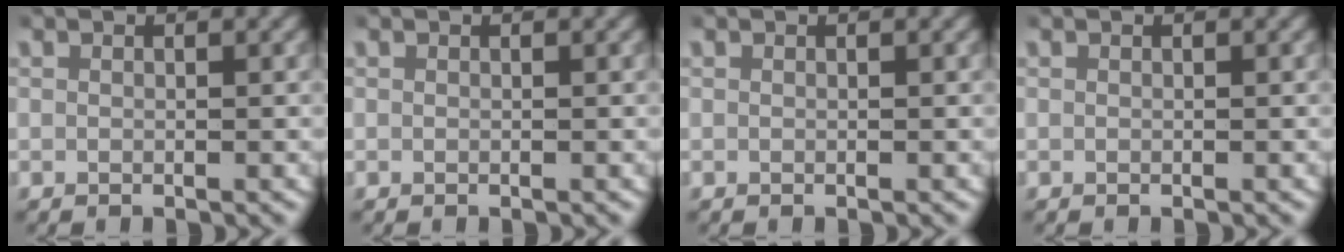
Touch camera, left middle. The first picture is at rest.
{"total": 0.0}
{"total": 0.0}
{"total": 0.0}